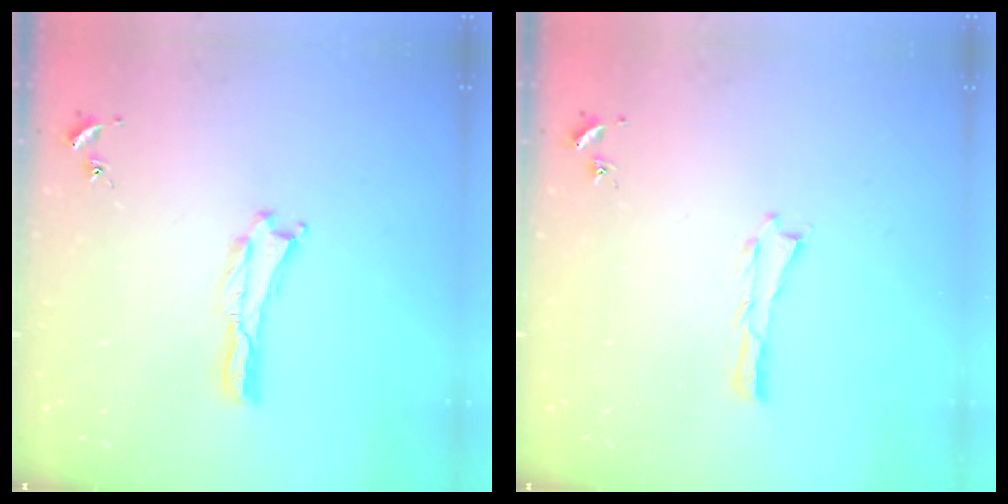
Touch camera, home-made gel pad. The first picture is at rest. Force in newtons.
{"total": 0.0}